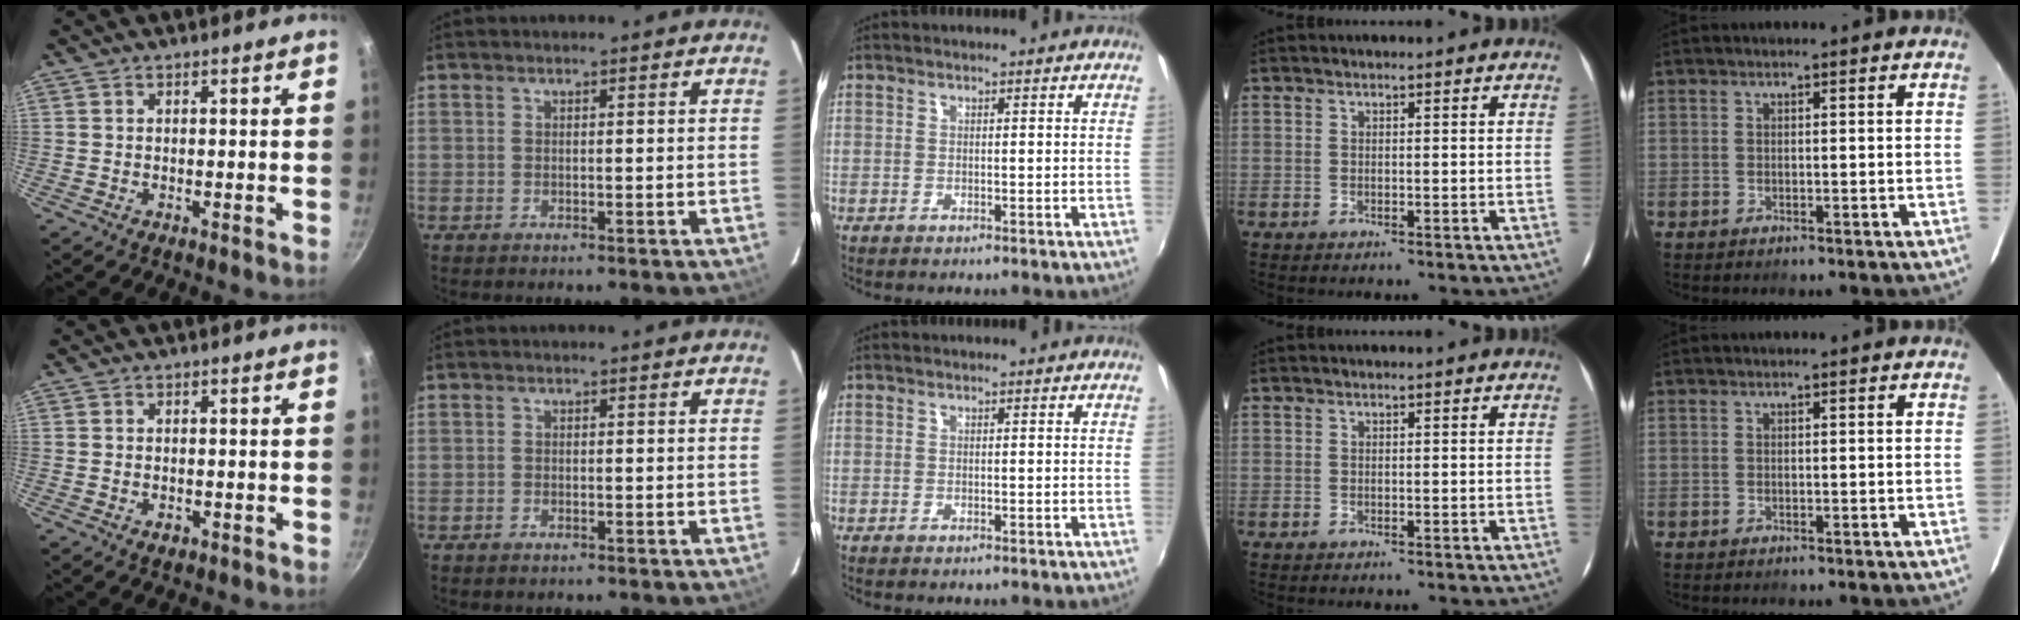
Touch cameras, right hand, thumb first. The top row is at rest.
{"thumb": {"total": 1.7, "force": [-0.6, 1.1, 1.1], "torque": [-0.016, 0.000, -0.010]}, "index": {"total": 0.9, "force": [-0.8, 0.5, 0.3], "torque": [-0.007, 0.001, -0.014]}}